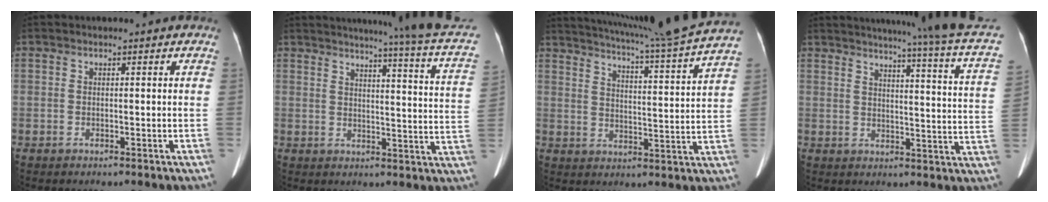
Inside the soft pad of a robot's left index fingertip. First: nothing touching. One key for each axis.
{"total": 18.4, "fx": 15.7, "fy": -1.7, "fz": 9.4, "tx": -0.133, "ty": -0.073, "tz": 0.165}
{"total": 19.7, "fx": 17.8, "fy": -2.5, "fz": 8.2, "tx": -0.147, "ty": -0.050, "tz": 0.229}
{"total": 21.0, "fx": 17.8, "fy": -1.9, "fz": 10.9, "tx": -0.160, "ty": -0.069, "tz": 0.198}